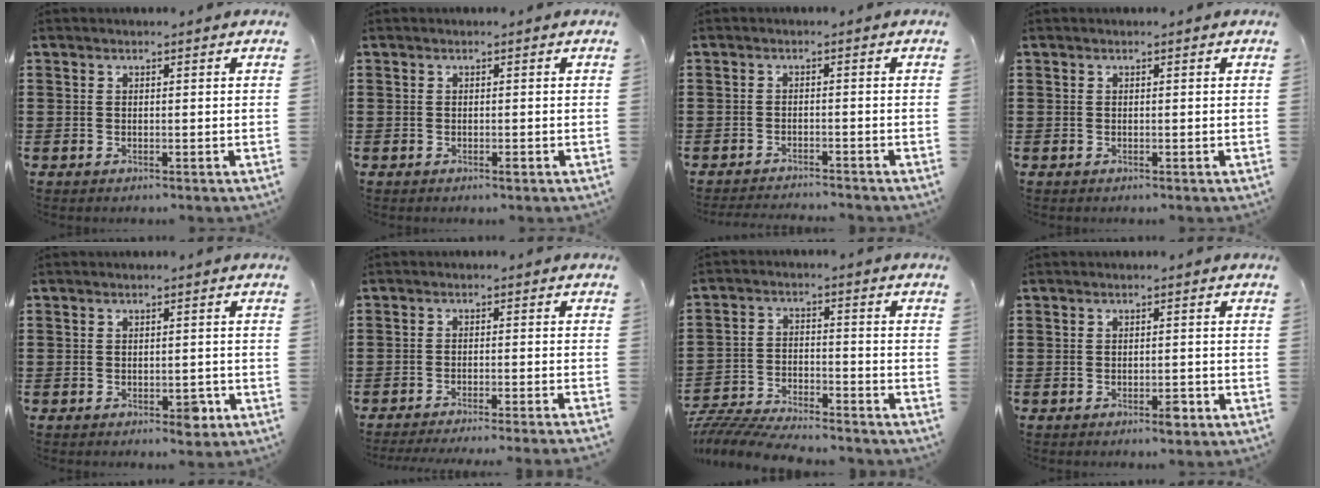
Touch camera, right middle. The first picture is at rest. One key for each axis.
{"total": 0.7, "fx": -0.3, "fy": 0.2, "fz": 0.5, "tx": -0.011, "ty": -0.004, "tz": -0.005}
{"total": 2.0, "fx": -2.0, "fy": -0.1, "fz": 0.1, "tx": -0.006, "ty": -0.001, "tz": -0.041}
{"total": 0.0}
{"total": 2.5, "fx": -1.5, "fy": 1.1, "fz": 1.7, "tx": -0.027, "ty": 0.003, "tz": -0.027}
{"total": 2.6, "fx": -2.4, "fy": -0.6, "fz": 0.7, "tx": -0.014, "ty": -0.002, "tz": -0.049}
{"total": 6.5, "fx": -6.4, "fy": 0.6, "fz": 1.1, "tx": -0.034, "ty": 0.003, "tz": -0.128}
{"total": 1.9, "fx": -1.2, "fy": 0.6, "fz": 1.3, "tx": -0.024, "ty": -0.001, "tz": -0.022}